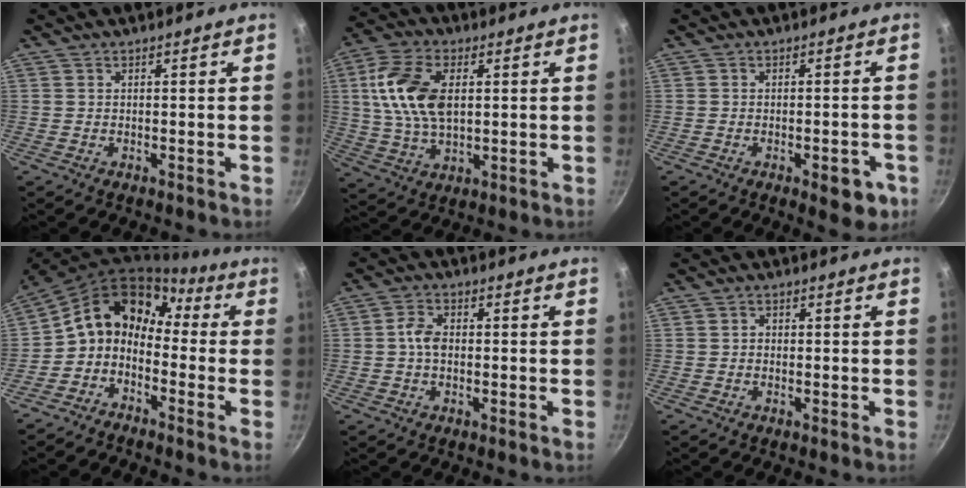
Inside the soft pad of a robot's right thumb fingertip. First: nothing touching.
{"total": 13.8, "force": [2.6, 8.1, 10.9], "torque": [-0.198, 0.001, 0.046]}
{"total": 6.6, "force": [-2.8, 3.0, 5.2], "torque": [-0.040, 0.015, -0.029]}
{"total": 12.3, "force": [-1.5, 9.5, 7.7], "torque": [-0.126, 0.073, -0.054]}
{"total": 3.8, "force": [-0.2, 2.6, 2.8], "torque": [-0.048, 0.012, -0.009]}
{"total": 0.9, "force": [-0.2, 0.8, 0.3], "torque": [-0.003, 0.003, -0.003]}